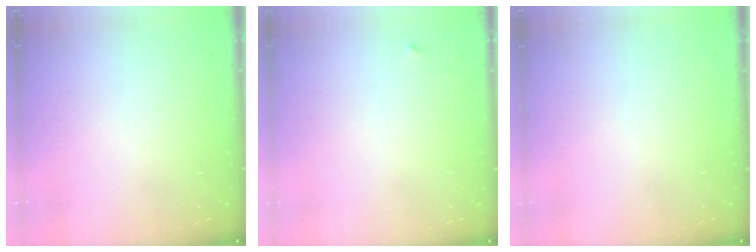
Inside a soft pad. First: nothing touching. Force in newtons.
{"total": 3.3, "press": 3.3, "slide": 0.4}
{"total": 0.0}